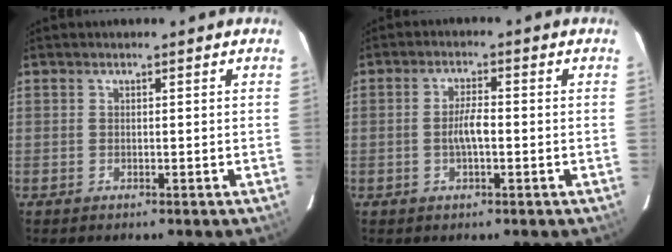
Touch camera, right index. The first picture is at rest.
{"total": 3.8, "force": [-0.8, 1.0, 3.6], "torque": [-0.068, 0.004, -0.013]}